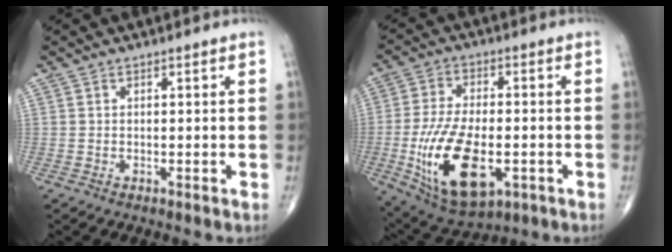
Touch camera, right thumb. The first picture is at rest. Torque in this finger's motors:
{"motor_torque": [0.25, 0.90, 1.82, 0.06, 0.48]}